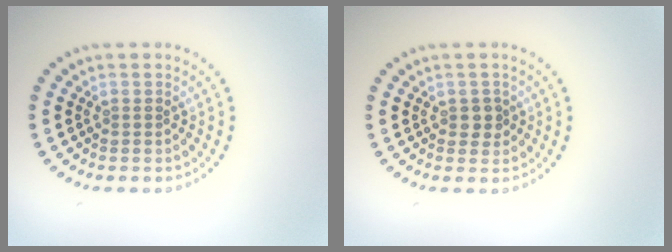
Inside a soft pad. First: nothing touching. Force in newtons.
{"total": 1.4, "press": 1.4, "slide": 0.3}